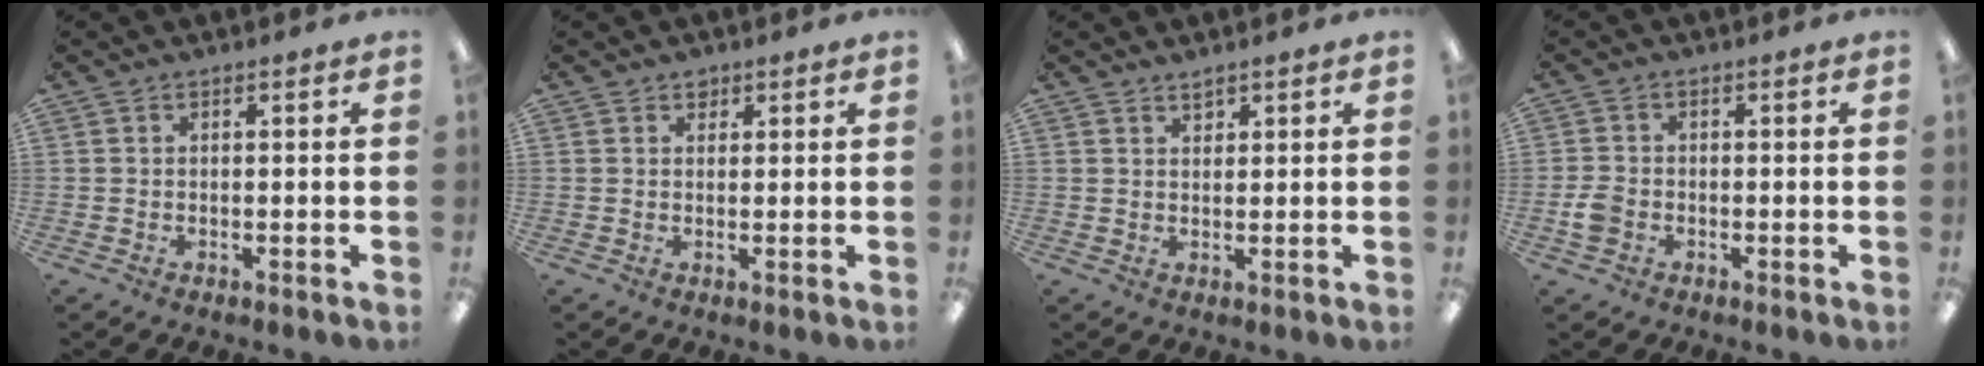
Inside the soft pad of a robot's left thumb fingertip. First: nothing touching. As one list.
[{"total": 1.6, "force": [1.2, 1.1, 0.3], "torque": [0.010, -0.006, 0.019]}, {"total": 1.6, "force": [1.4, 0.6, 0.3], "torque": [0.000, -0.005, 0.025]}, {"total": 3.5, "force": [-1.2, 2.7, 1.8], "torque": [-0.036, 0.006, -0.023]}]